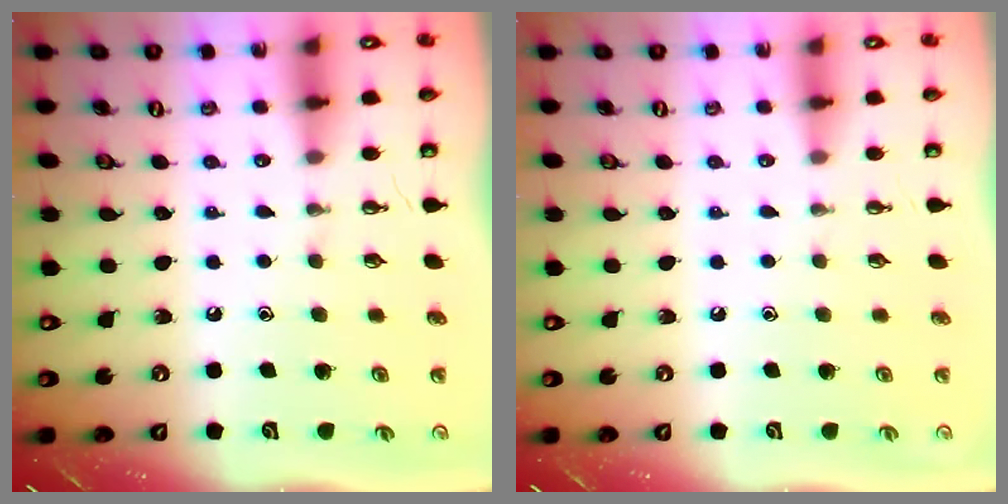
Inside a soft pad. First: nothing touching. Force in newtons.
{"total": 0.0}